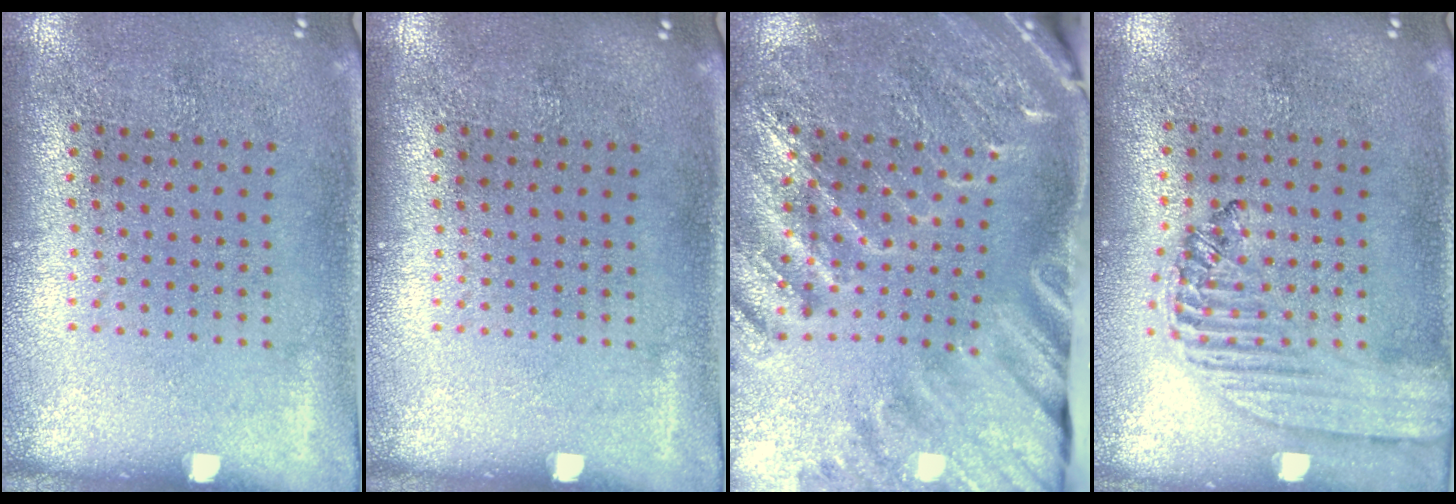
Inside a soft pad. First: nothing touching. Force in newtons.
{"total": 0.0}
{"total": 2.9, "press": 2.9, "slide": 0.5}
{"total": 1.5, "press": 1.4, "slide": 0.5}